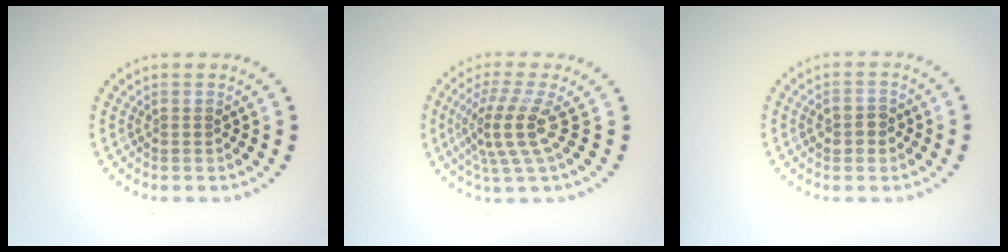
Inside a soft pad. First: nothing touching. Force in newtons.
{"total": 4.0, "press": 2.8, "slide": 2.9}
{"total": 1.8, "press": 1.8, "slide": 0.1}